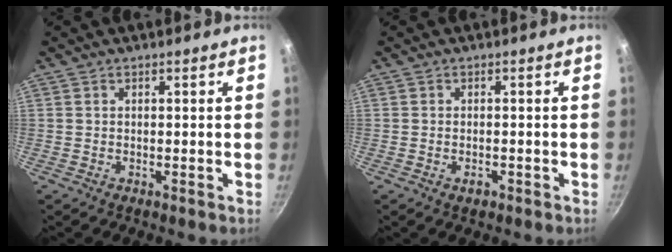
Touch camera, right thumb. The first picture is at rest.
{"total": 1.6, "force": [-0.8, 0.9, 1.1], "torque": [-0.019, 0.005, -0.013]}